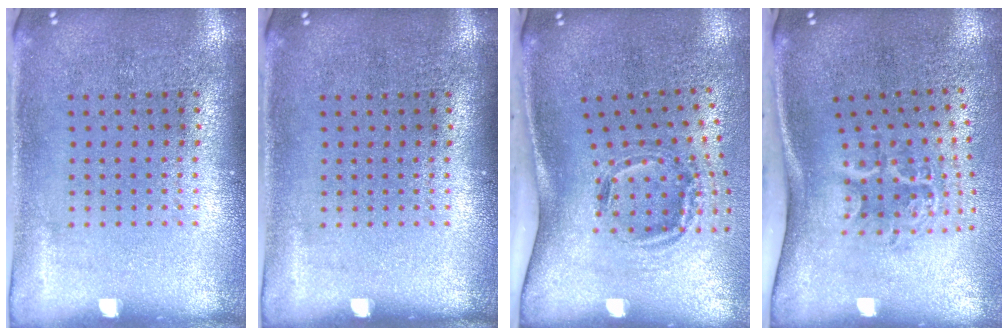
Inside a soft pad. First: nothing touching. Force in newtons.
{"total": 0.0}
{"total": 1.9, "press": 1.2, "slide": 1.4}
{"total": 2.2, "press": 1.4, "slide": 1.7}